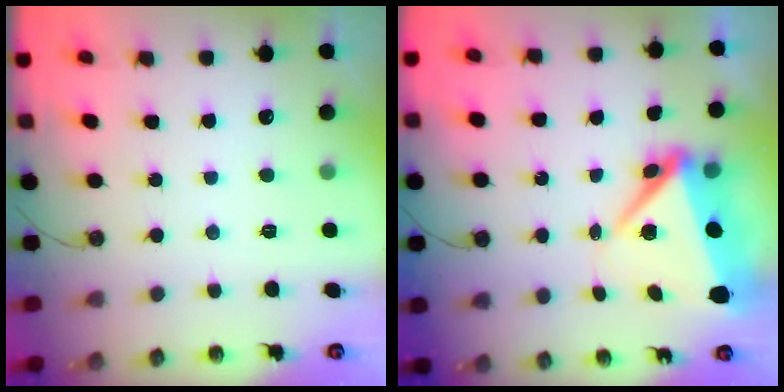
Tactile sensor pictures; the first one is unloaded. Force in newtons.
{"total": 8.5, "press": 8.2, "slide": 2.0}